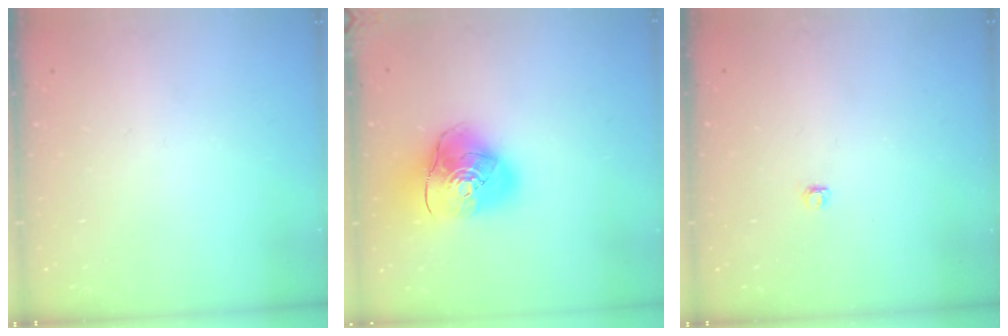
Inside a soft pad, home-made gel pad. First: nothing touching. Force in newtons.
{"total": 15.1, "press": 14.9, "slide": 2.2}
{"total": 2.8, "press": 2.8, "slide": 0.4}